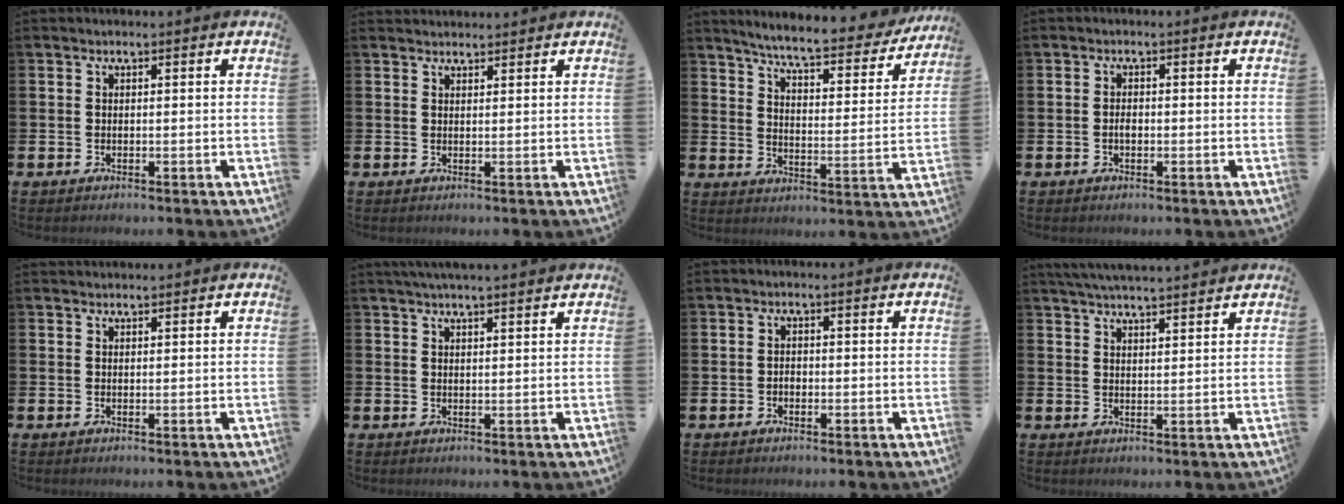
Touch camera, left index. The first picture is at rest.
{"total": 1.6, "force": [1.6, 0.4, -0.1], "torque": [0.006, -0.004, 0.028]}
{"total": 6.4, "force": [6.0, 0.5, 2.4], "torque": [-0.071, -0.047, 0.095]}
{"total": 1.2, "force": [-0.3, 0.7, 1.0], "torque": [-0.015, 0.002, -0.007]}
{"total": 1.0, "force": [1.0, 0.2, 0.0], "torque": [0.008, -0.002, 0.017]}
{"total": 2.9, "force": [2.8, -0.2, 0.7], "torque": [-0.019, -0.006, 0.051]}
{"total": 0.8, "force": [-0.4, 0.6, 0.4], "torque": [-0.004, 0.001, -0.010]}
{"total": 4.2, "force": [4.1, -0.2, 0.6], "torque": [-0.020, -0.017, 0.075]}